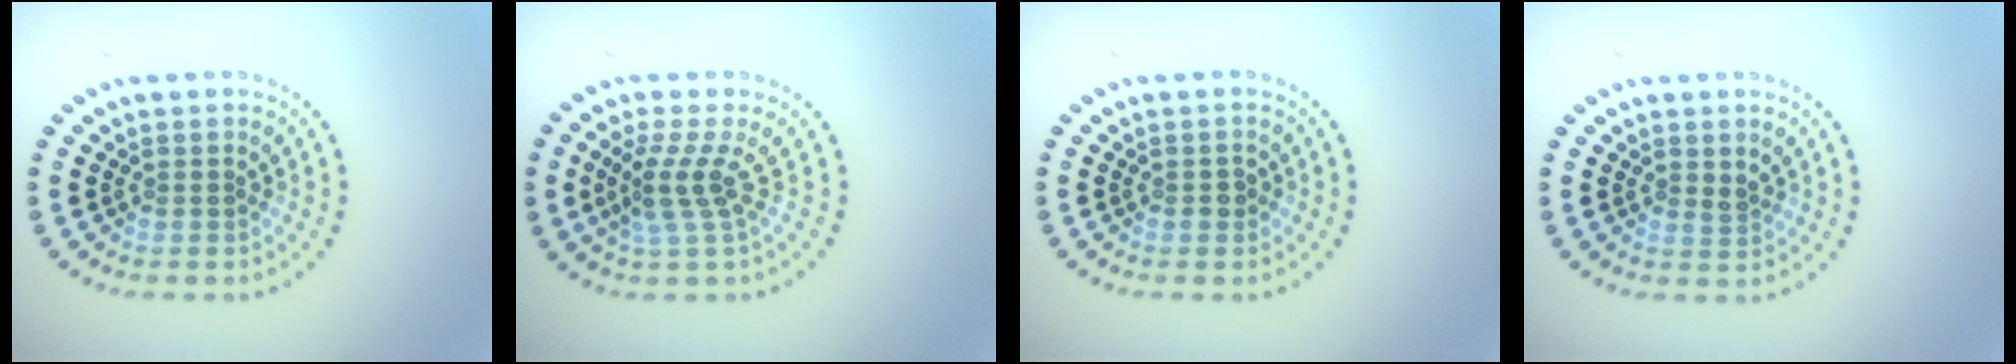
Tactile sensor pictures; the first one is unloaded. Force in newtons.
{"total": 2.7, "press": 1.9, "slide": 2.0}
{"total": 0.7, "press": 0.7, "slide": 0.3}
{"total": 1.0, "press": 0.8, "slide": 0.6}